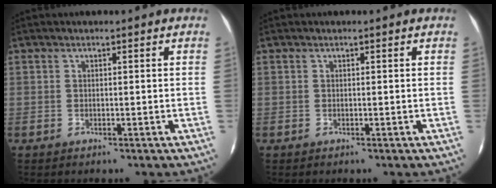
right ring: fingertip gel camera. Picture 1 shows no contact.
{"total": 0.0}